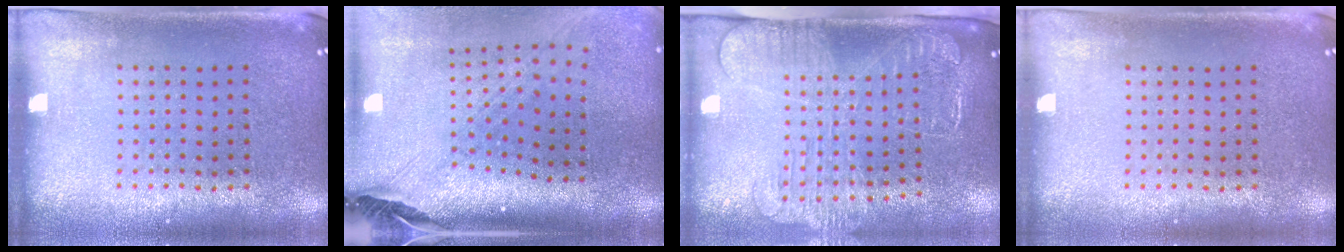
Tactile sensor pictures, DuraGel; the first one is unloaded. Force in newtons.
{"total": 3.0, "press": 2.1, "slide": 2.1}
{"total": 2.6, "press": 2.1, "slide": 1.6}
{"total": 0.0}